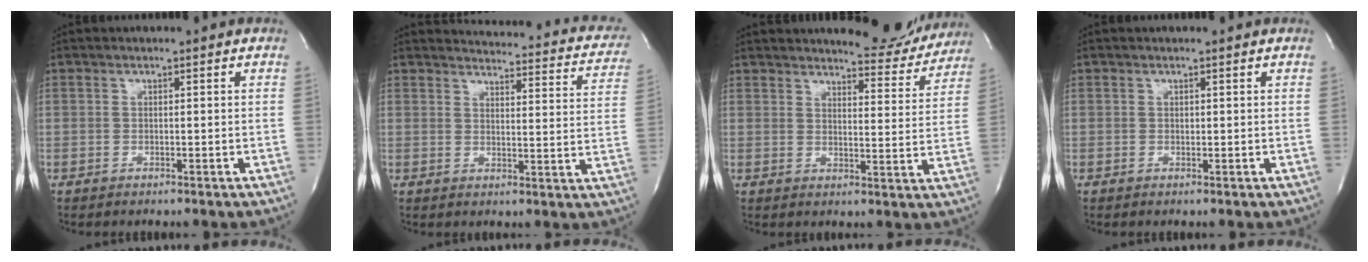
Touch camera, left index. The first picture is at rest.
{"total": 19.6, "force": [18.2, 4.6, 5.4], "torque": [-0.049, -0.054, 0.182]}
{"total": 10.0, "force": [9.6, 1.9, 1.8], "torque": [-0.010, -0.031, 0.113]}
{"total": 0.0}